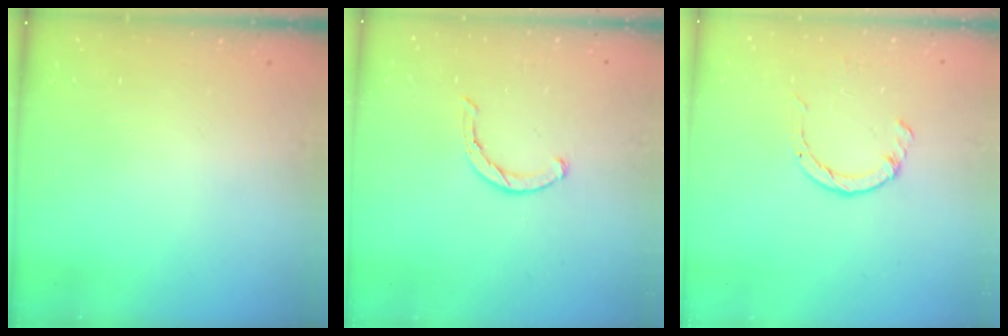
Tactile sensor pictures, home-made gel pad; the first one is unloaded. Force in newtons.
{"total": 1.8, "press": 1.8, "slide": 0.3}
{"total": 2.6, "press": 2.6, "slide": 0.4}